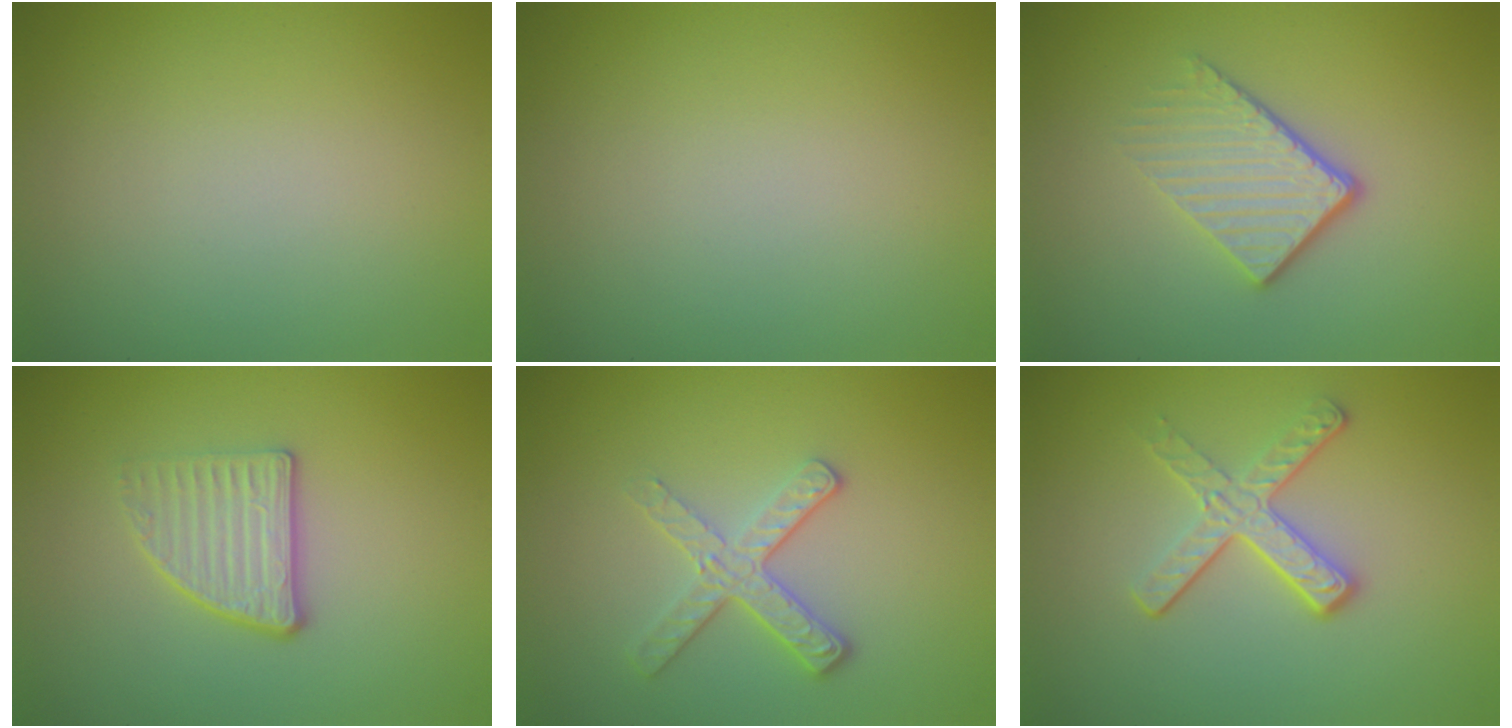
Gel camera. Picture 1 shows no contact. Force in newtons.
{"total": 0.0}
{"total": 3.9, "press": 2.6, "slide": 2.9}
{"total": 2.8, "press": 2.5, "slide": 1.4}
{"total": 2.8, "press": 2.5, "slide": 1.3}
{"total": 3.3, "press": 2.6, "slide": 2.0}